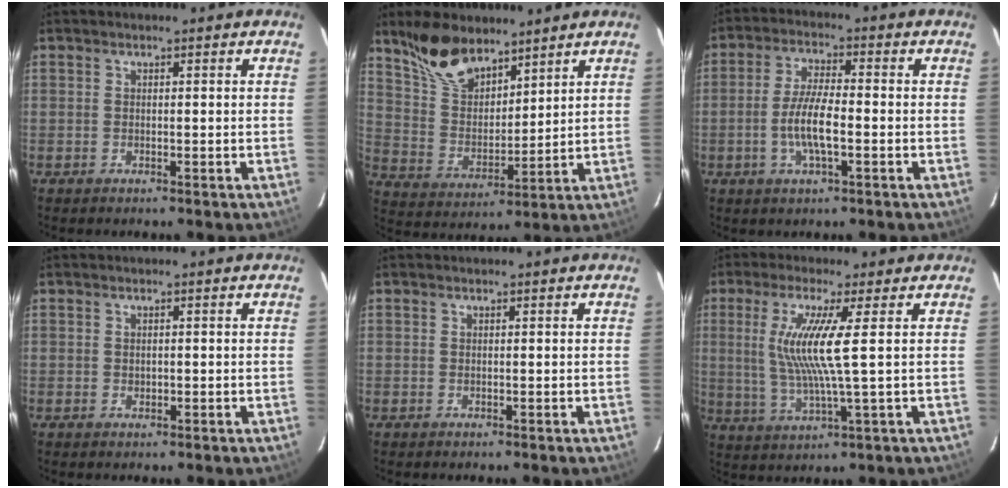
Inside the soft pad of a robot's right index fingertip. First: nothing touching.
{"total": 12.4, "force": [9.5, 5.5, 5.7], "torque": [-0.114, 0.018, 0.192]}
{"total": 7.4, "force": [-1.9, 1.7, 7.0], "torque": [-0.140, 0.000, -0.039]}
{"total": 0.7, "force": [0.0, 0.7, 0.3], "torque": [-0.004, 0.001, 0.002]}
{"total": 0.0}
{"total": 9.6, "force": [1.8, -0.7, 9.4], "torque": [-0.186, -0.012, 0.040]}